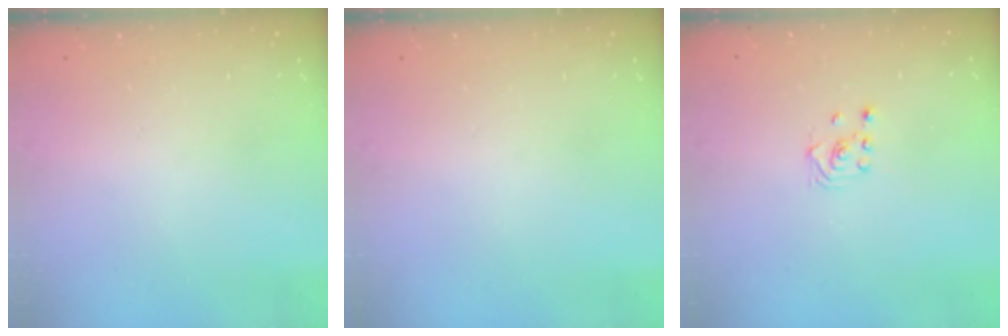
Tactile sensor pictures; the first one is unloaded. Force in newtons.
{"total": 0.0}
{"total": 1.6, "press": 1.4, "slide": 0.9}